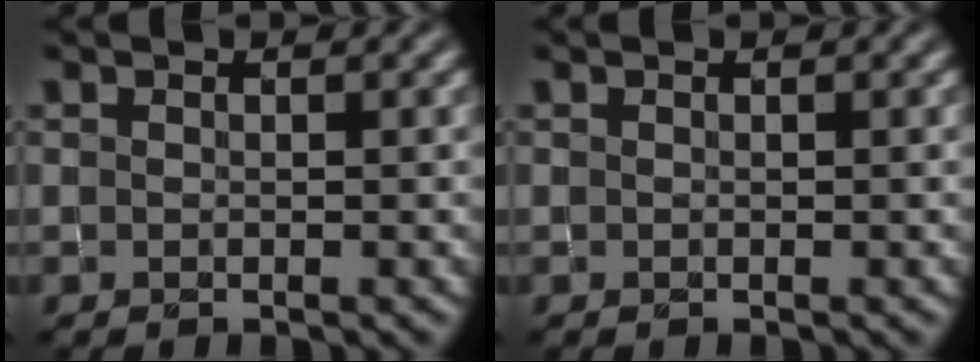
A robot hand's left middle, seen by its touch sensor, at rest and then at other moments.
{"total": 0.0}